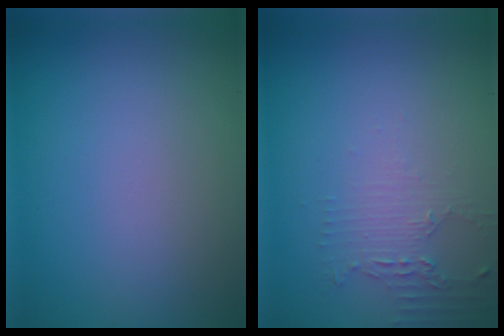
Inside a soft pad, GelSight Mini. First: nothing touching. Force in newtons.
{"total": 2.3, "press": 1.7, "slide": 1.5}